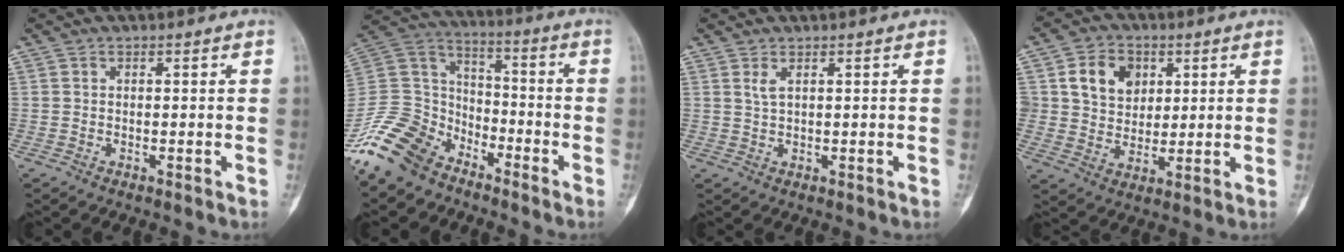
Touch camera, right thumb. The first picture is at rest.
{"total": 16.2, "force": [-11.6, 9.3, 6.4], "torque": [-0.118, 0.073, -0.228]}
{"total": 1.5, "force": [0.8, 0.4, 1.2], "torque": [-0.030, -0.002, 0.021]}
{"total": 9.7, "force": [3.1, 7.8, 4.9], "torque": [-0.043, -0.010, 0.059]}